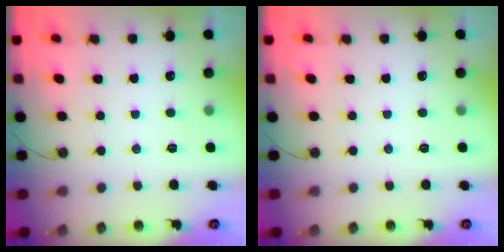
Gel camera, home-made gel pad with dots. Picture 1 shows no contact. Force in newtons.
{"total": 0.0}